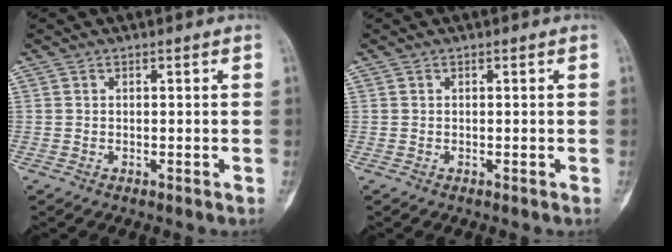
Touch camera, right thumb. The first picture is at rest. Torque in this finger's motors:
{"motor_torque": [0.00, 0.00, 0.01, 0.01, 0.00]}